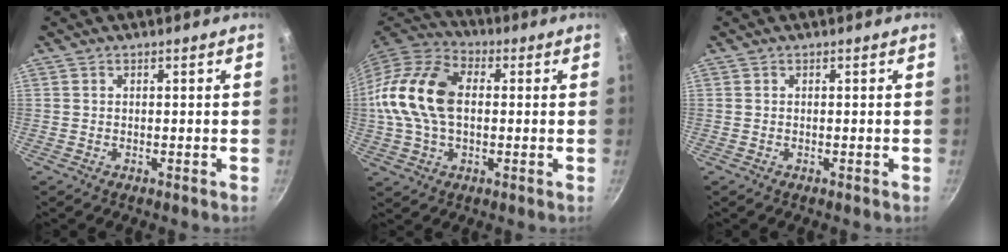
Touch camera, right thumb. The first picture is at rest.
{"total": 17.7, "force": [0.9, 11.5, 13.5], "torque": [-0.254, 0.031, 0.003]}
{"total": 0.0}